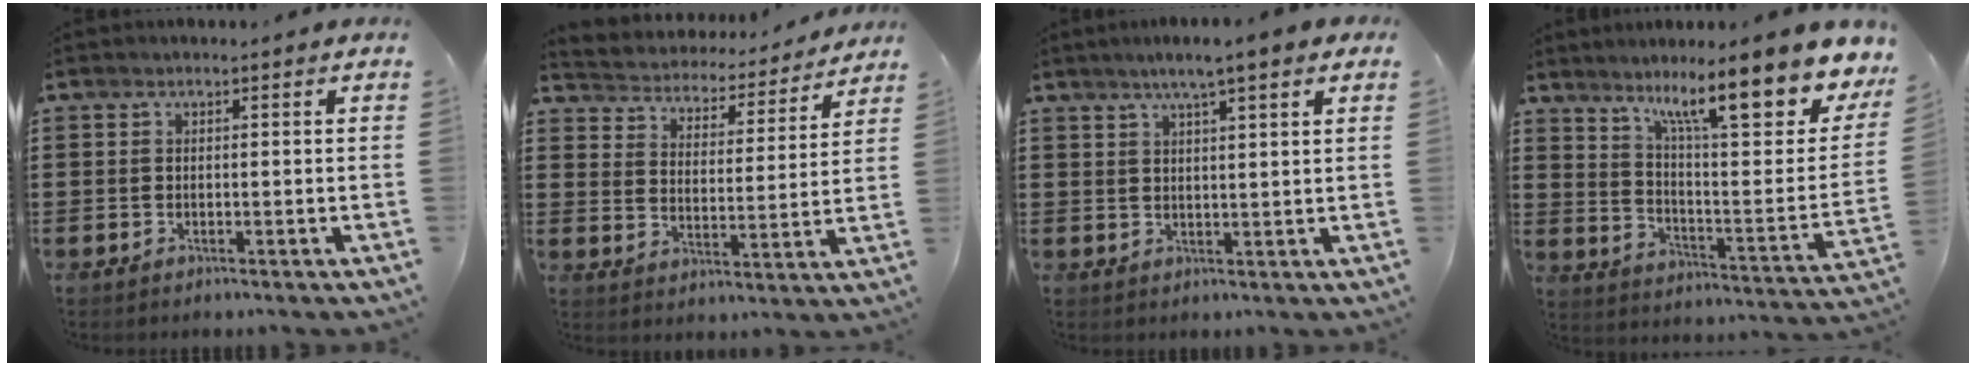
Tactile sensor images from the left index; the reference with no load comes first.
{"total": 3.6, "force": [3.6, 0.3, -0.2], "torque": [-0.020, -0.035, 0.053]}
{"total": 4.2, "force": [3.1, 0.1, 2.8], "torque": [-0.064, 0.002, 0.053]}
{"total": 14.3, "force": [10.2, 1.8, 9.8], "torque": [-0.177, -0.058, 0.162]}